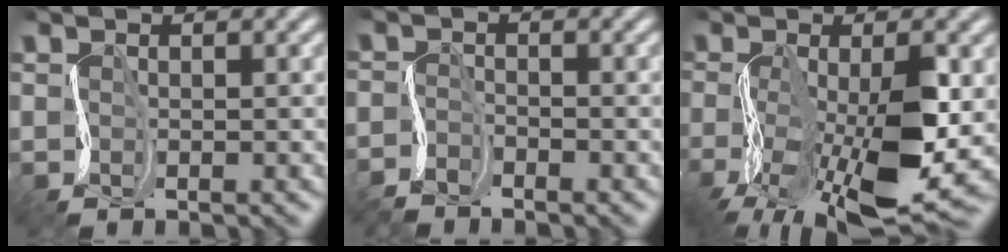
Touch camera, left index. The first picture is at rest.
{"total": 2.6, "force": [-2.6, 0.4, 0.2], "torque": [-0.009, -0.001, -0.061]}
{"total": 12.0, "force": [-3.9, 4.6, 10.4], "torque": [-0.207, -0.021, -0.063]}